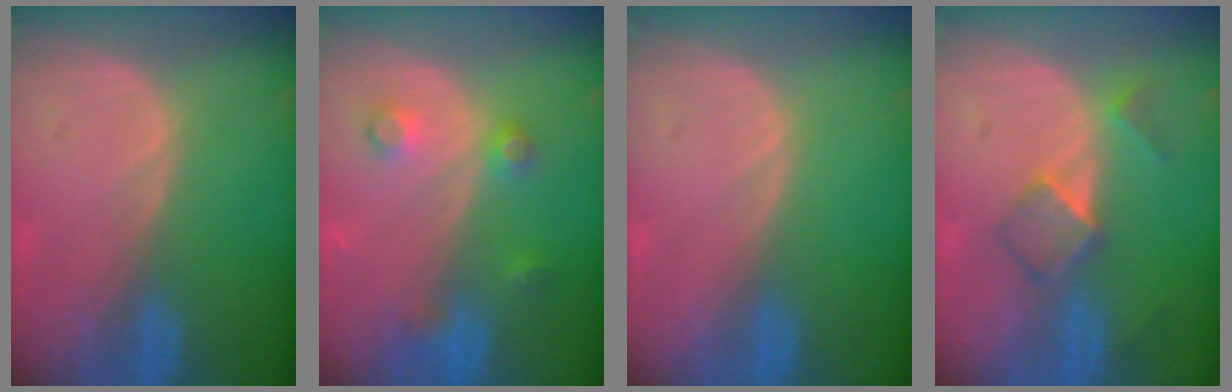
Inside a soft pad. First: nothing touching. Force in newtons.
{"total": 4.0, "press": 3.6, "slide": 1.8}
{"total": 0.0}
{"total": 5.1, "press": 4.4, "slide": 2.6}